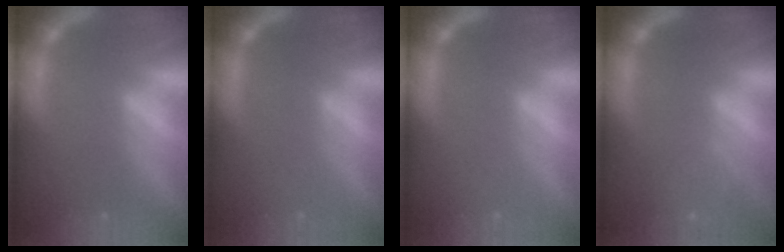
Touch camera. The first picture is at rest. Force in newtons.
{"total": 1.0}
{"total": 1.0}
{"total": 5.1}